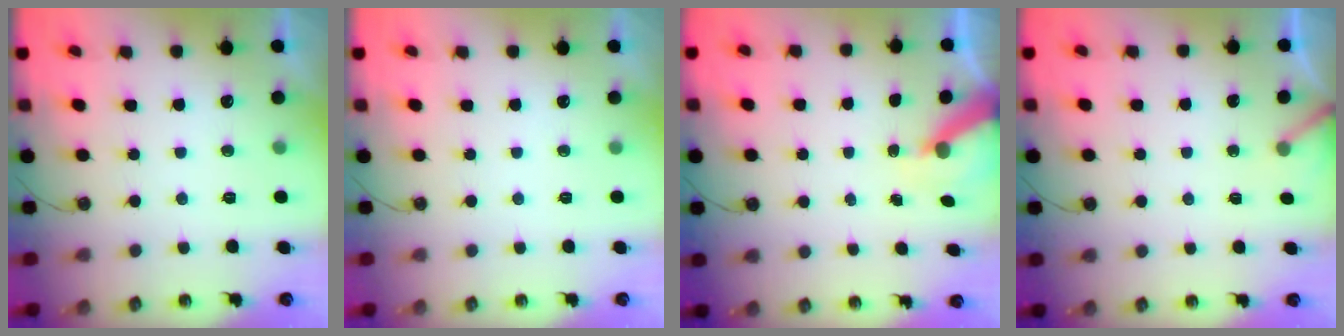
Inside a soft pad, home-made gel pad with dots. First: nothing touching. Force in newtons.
{"total": 0.0}
{"total": 6.7, "press": 6.7, "slide": 0.7}
{"total": 2.5, "press": 2.5, "slide": 0.1}